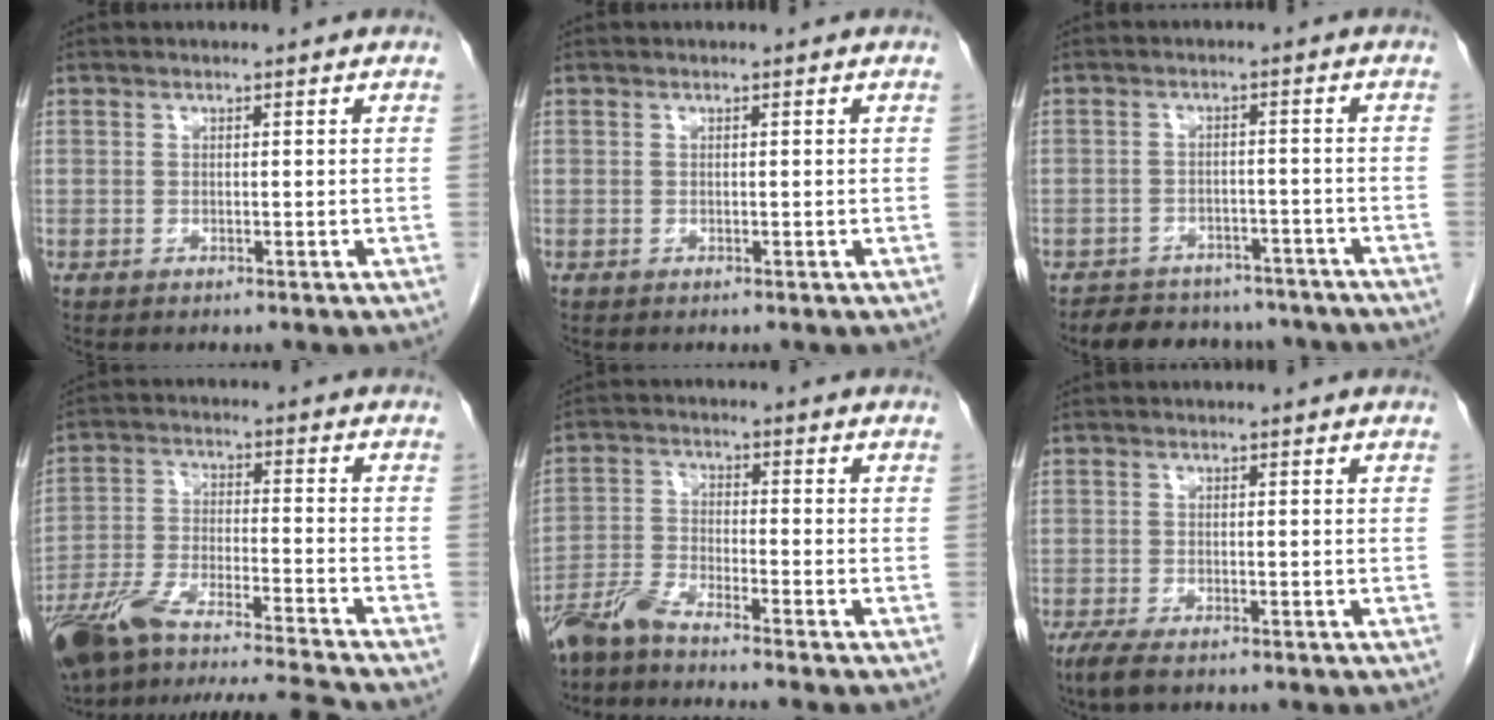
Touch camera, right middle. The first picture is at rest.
{"total": 0.0}
{"total": 11.5, "force": [-10.0, 4.9, 2.7], "torque": [-0.036, 0.011, -0.119]}
{"total": 19.3, "force": [-17.2, -1.0, 8.8], "torque": [-0.169, -0.030, -0.285]}
{"total": 5.3, "force": [-4.8, -1.2, 1.8], "torque": [-0.046, -0.019, -0.099]}
{"total": 3.4, "force": [-2.4, 0.9, 2.3], "torque": [-0.053, -0.011, -0.040]}